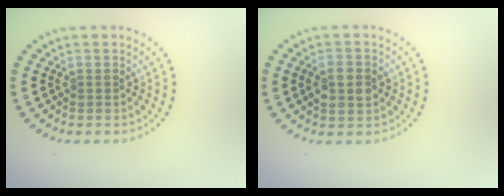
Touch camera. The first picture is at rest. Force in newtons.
{"total": 2.8, "press": 2.8, "slide": 0.2}